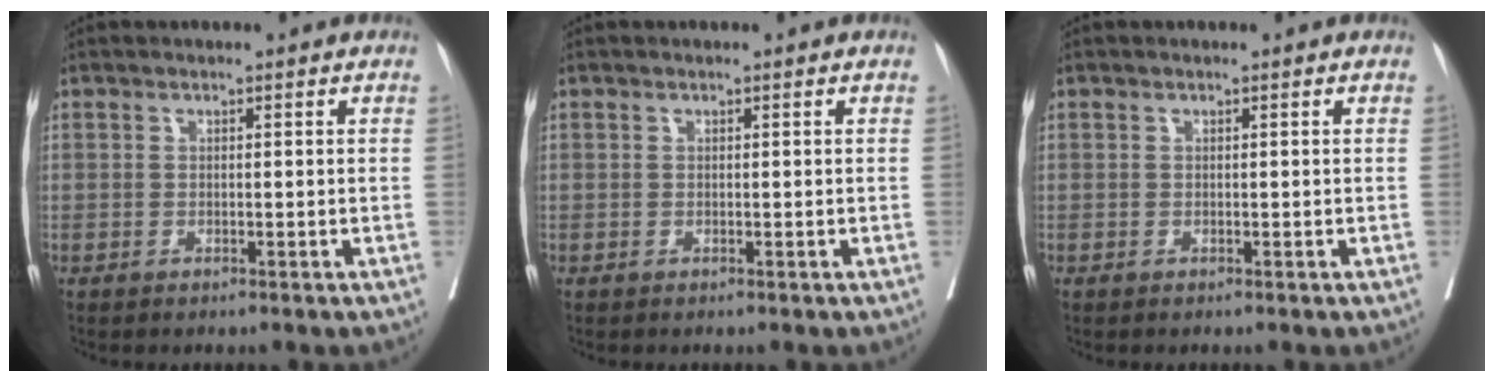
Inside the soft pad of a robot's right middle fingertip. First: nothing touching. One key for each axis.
{"total": 0.0}
{"total": 0.0}